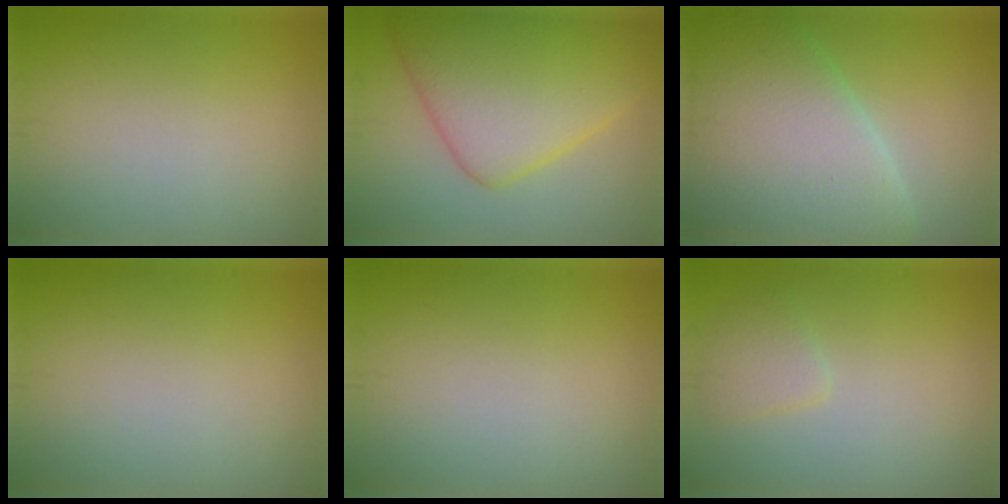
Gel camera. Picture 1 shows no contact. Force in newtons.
{"total": 9.8, "press": 9.8, "slide": 0.4}
{"total": 11.4, "press": 11.4, "slide": 0.5}
{"total": 0.0}
{"total": 0.0}
{"total": 1.7, "press": 1.7, "slide": 0.2}